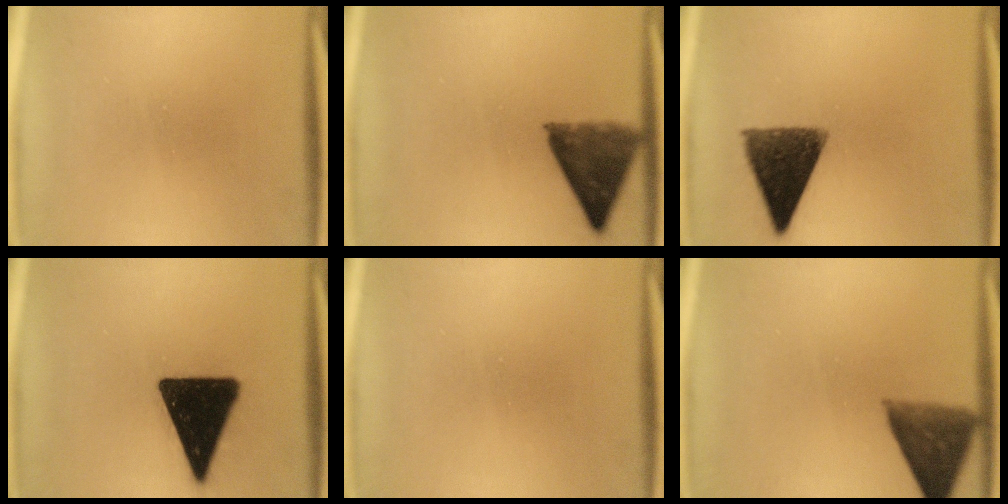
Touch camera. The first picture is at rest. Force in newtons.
{"total": 8.2}
{"total": 11.7}
{"total": 18.5}
{"total": 0.0}
{"total": 8.2}